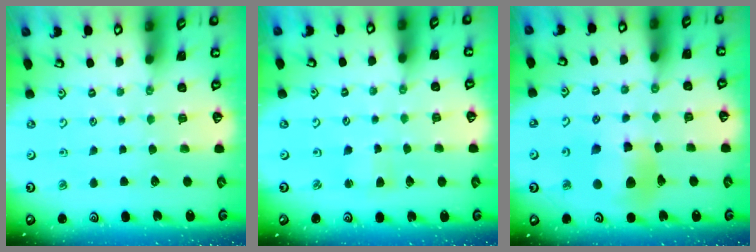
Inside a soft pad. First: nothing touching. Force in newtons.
{"total": 2.2, "press": 2.2, "slide": 0.3}
{"total": 12.6, "press": 12.4, "slide": 1.7}